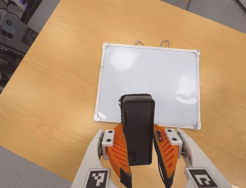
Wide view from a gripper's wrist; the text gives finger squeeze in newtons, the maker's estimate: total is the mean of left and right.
{"total": 6.7, "left": 5.7, "right": 7.7}